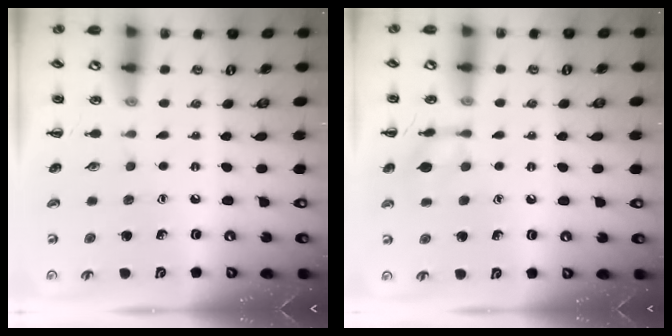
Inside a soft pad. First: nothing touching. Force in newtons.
{"total": 7.8, "press": 7.7, "slide": 1.4}